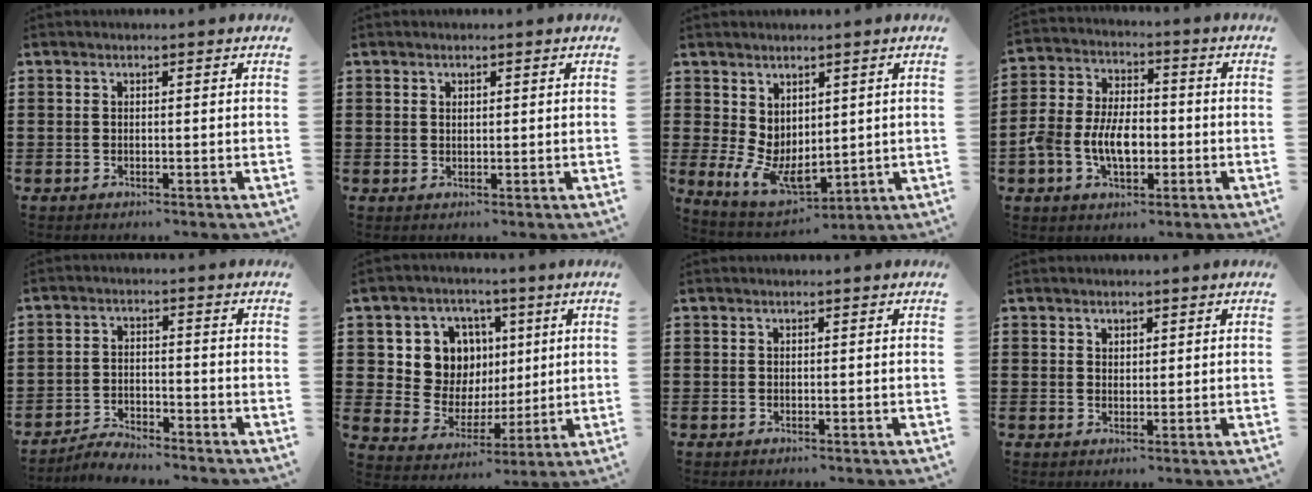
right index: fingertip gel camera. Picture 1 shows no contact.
{"total": 0.8, "force": [0.6, 0.5, 0.2], "torque": [-0.005, 0.005, 0.011]}
{"total": 5.7, "force": [1.0, 3.7, 4.1], "torque": [-0.102, -0.014, 0.021]}
{"total": 7.8, "force": [-2.0, 5.0, 5.7], "torque": [-0.137, 0.003, -0.043]}
{"total": 3.2, "force": [-3.2, 0.4, 0.2], "torque": [-0.009, 0.009, -0.067]}
{"total": 10.1, "force": [3.2, 9.0, 3.0], "torque": [-0.084, -0.013, 0.064]}
{"total": 0.0}
{"total": 1.5, "force": [1.2, 0.9, 0.1], "torque": [-0.003, 0.005, 0.024]}